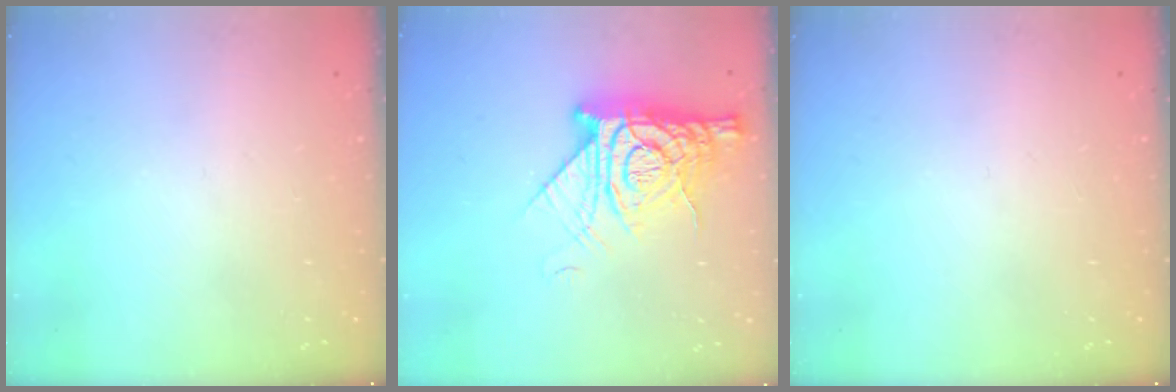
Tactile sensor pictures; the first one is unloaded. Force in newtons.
{"total": 14.8, "press": 14.7, "slide": 1.3}
{"total": 0.0}